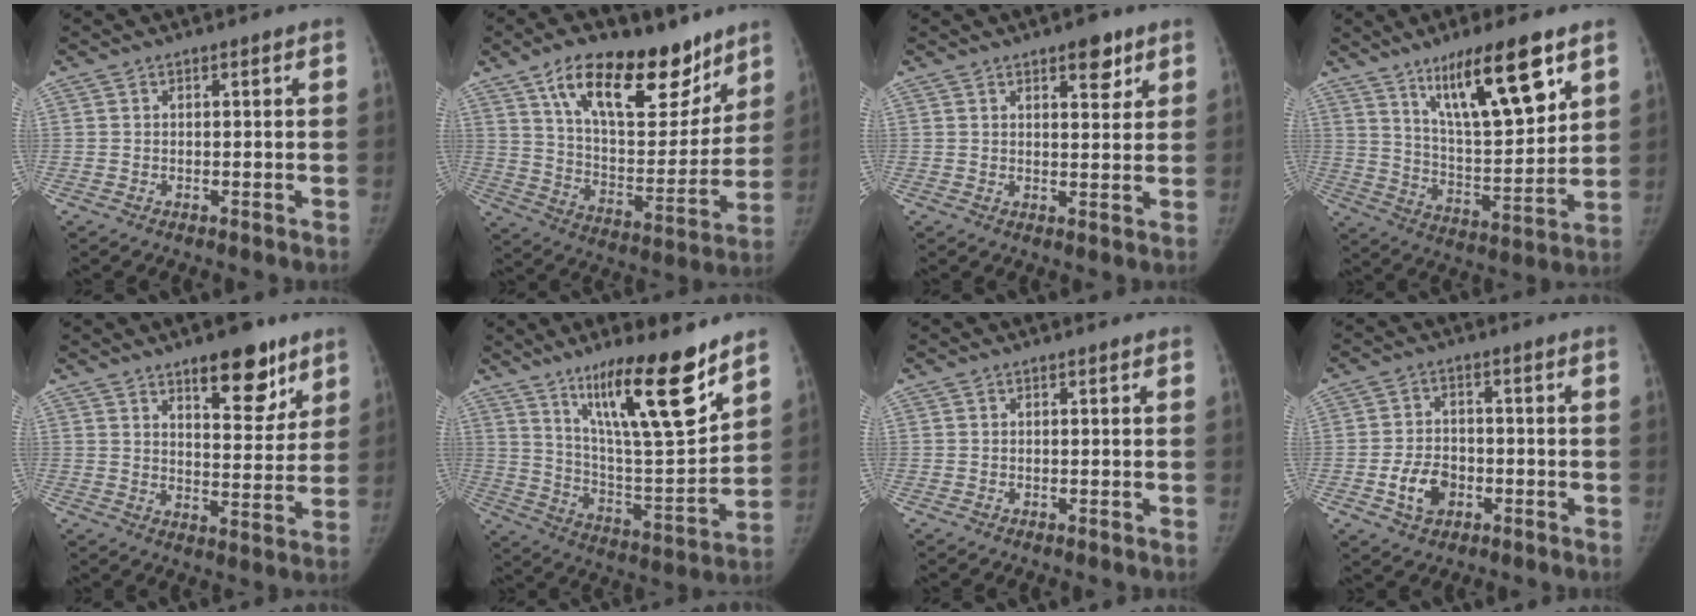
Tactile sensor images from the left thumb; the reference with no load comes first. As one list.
[{"total": 22.8, "force": [14.4, 10.7, 14.0], "torque": [-0.170, -0.059, 0.236]}, {"total": 4.6, "force": [2.9, 2.3, 2.8], "torque": [-0.014, -0.015, 0.037]}, {"total": 17.4, "force": [9.9, 4.2, 13.7], "torque": [-0.204, -0.054, 0.177]}, {"total": 11.6, "force": [7.5, 4.9, 7.3], "torque": [-0.063, -0.046, 0.110]}, {"total": 20.3, "force": [13.1, 3.4, 15.2], "torque": [-0.218, -0.085, 0.225]}, {"total": 0.0}, {"total": 6.9, "force": [-2.6, 5.0, 4.0], "torque": [-0.056, 0.015, -0.044]}]